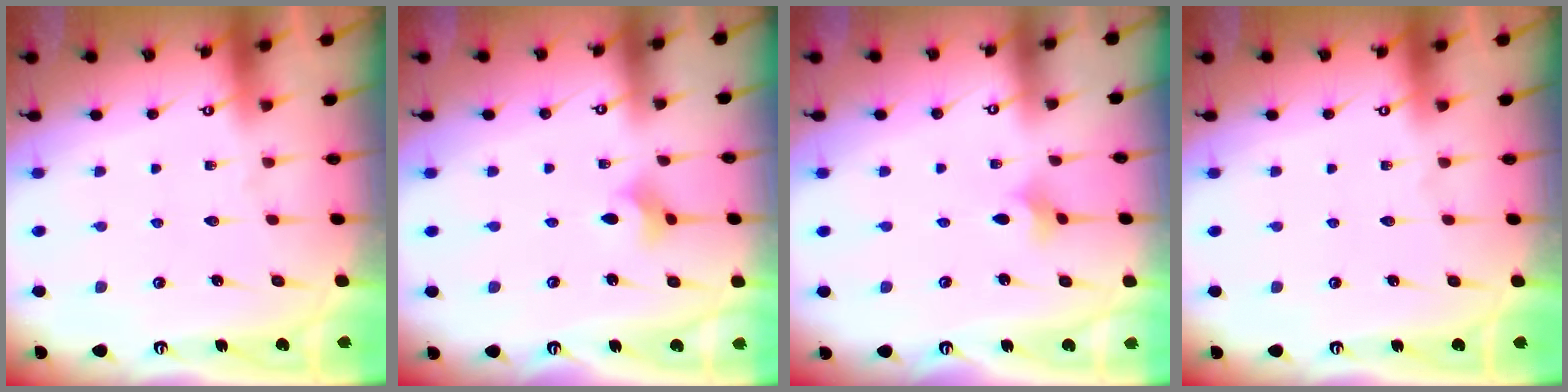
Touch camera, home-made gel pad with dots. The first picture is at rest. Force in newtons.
{"total": 3.6, "press": 3.6, "slide": 0.4}
{"total": 2.3, "press": 2.2, "slide": 0.5}
{"total": 0.0}